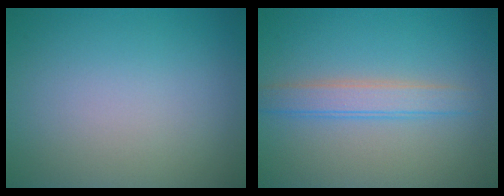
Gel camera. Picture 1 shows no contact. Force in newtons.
{"total": 2.8, "press": 2.8, "slide": 0.1}